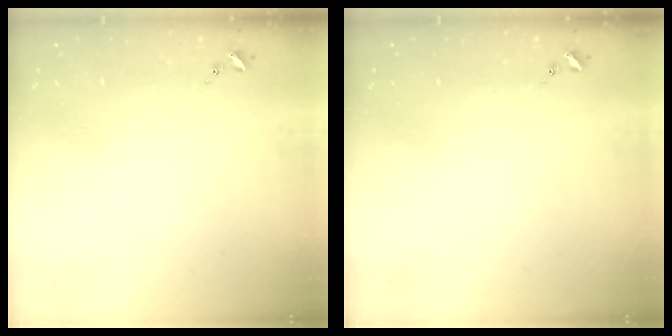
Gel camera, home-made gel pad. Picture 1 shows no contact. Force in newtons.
{"total": 0.0}